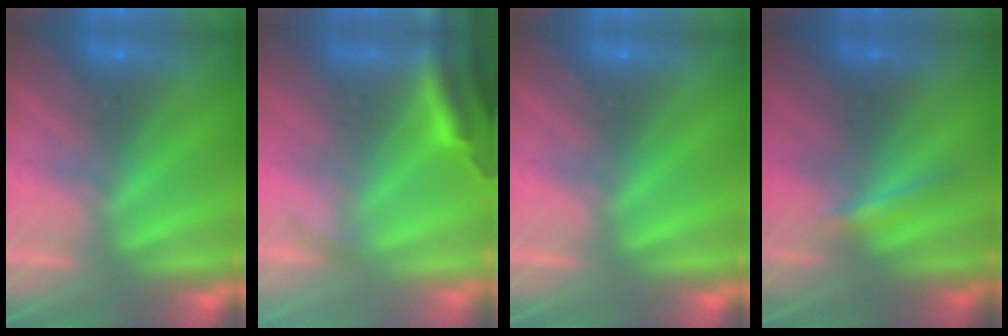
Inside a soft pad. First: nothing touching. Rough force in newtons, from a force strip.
{"total": 3.6}
{"total": 0.0}
{"total": 1.7}